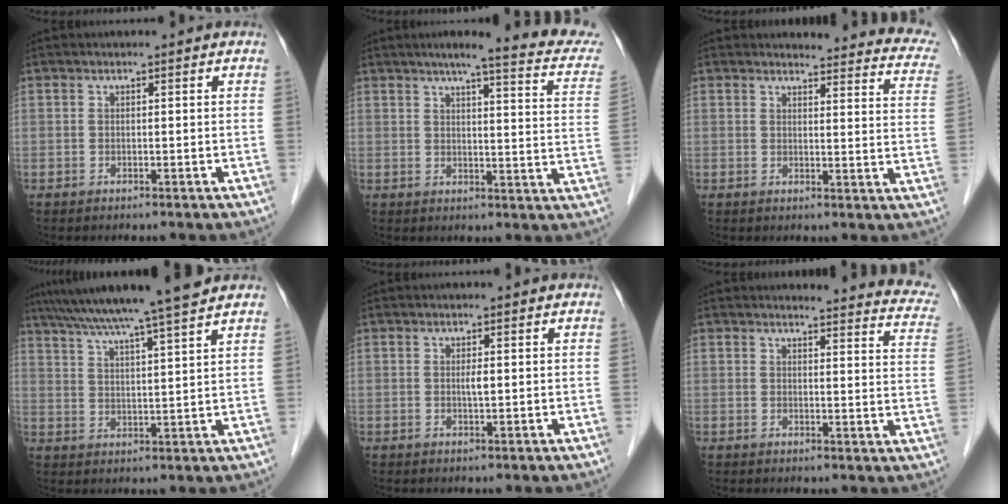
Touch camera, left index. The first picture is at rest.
{"total": 17.4, "force": [14.7, 1.2, 9.2], "torque": [-0.108, -0.026, 0.159]}
{"total": 16.7, "force": [16.0, 2.9, 3.6], "torque": [-0.009, -0.076, 0.142]}
{"total": 14.1, "force": [11.9, -1.2, 7.5], "torque": [-0.128, 0.013, 0.175]}
{"total": 1.1, "force": [-0.2, 0.1, 1.0], "torque": [-0.020, -0.005, -0.003]}
{"total": 13.7, "force": [13.2, 1.5, 3.4], "torque": [-0.010, -0.084, 0.108]}